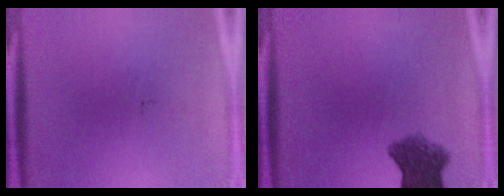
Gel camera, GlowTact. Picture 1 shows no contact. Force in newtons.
{"total": 6.7}